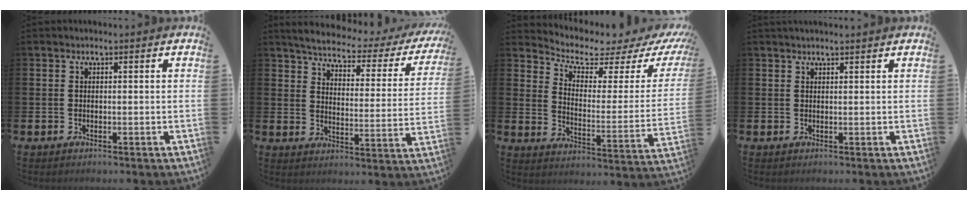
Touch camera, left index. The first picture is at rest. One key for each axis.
{"total": 4.2, "fx": 3.7, "fy": 1.0, "fz": 1.7, "tx": -0.057, "ty": -0.029, "tz": 0.054}
{"total": 4.9, "fx": 4.3, "fy": 1.5, "fz": 1.8, "tx": -0.049, "ty": -0.047, "tz": 0.061}
{"total": 1.1, "fx": 1.1, "fy": 0.0, "fz": 0.2, "tx": 0.006, "ty": -0.004, "tz": 0.017}